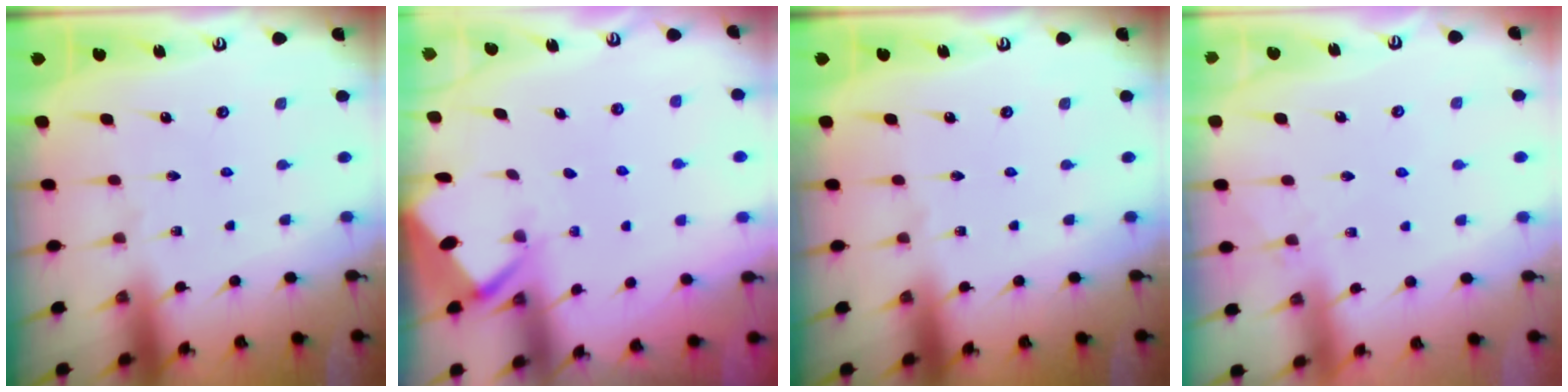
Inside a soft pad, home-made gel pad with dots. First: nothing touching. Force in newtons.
{"total": 2.7, "press": 2.7, "slide": 0.4}
{"total": 0.0}
{"total": 3.0, "press": 3.0, "slide": 0.6}